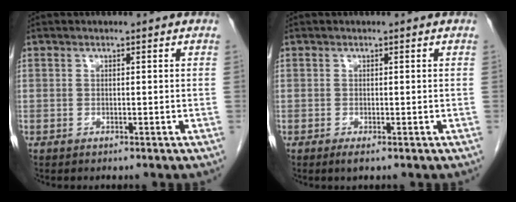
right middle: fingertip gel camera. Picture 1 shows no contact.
{"total": 0.8, "force": [-0.4, 0.0, 0.7], "torque": [-0.013, -0.003, -0.006]}